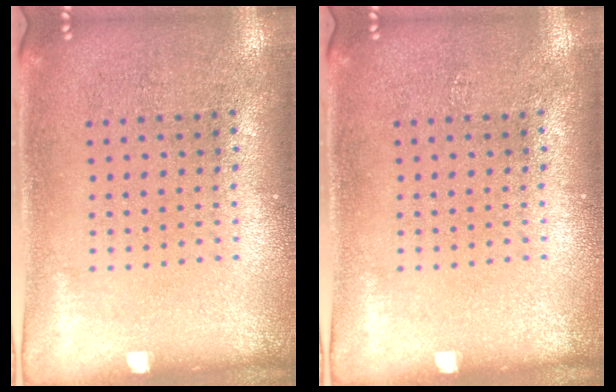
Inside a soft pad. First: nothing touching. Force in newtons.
{"total": 0.0}